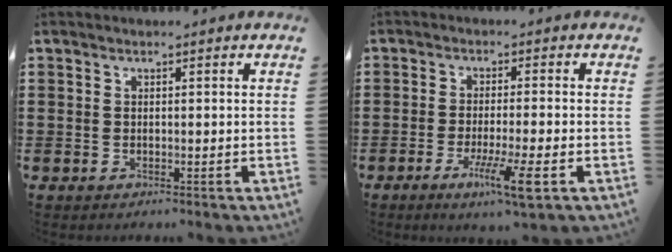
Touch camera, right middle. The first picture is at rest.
{"total": 7.0, "force": [-3.4, 1.0, 6.1], "torque": [-0.114, -0.014, -0.056]}